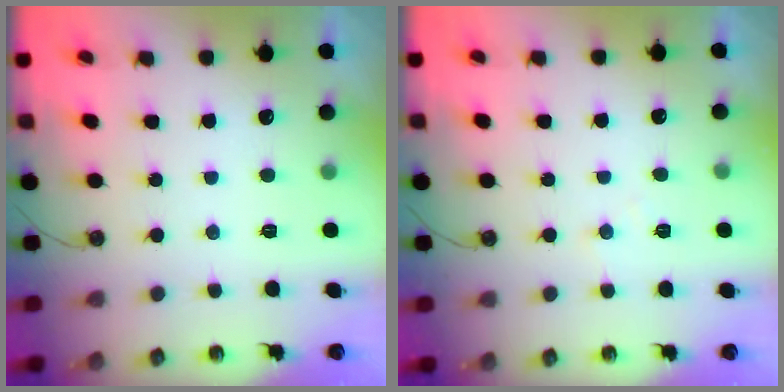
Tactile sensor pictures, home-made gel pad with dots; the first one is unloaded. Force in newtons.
{"total": 5.6, "press": 5.6, "slide": 0.9}